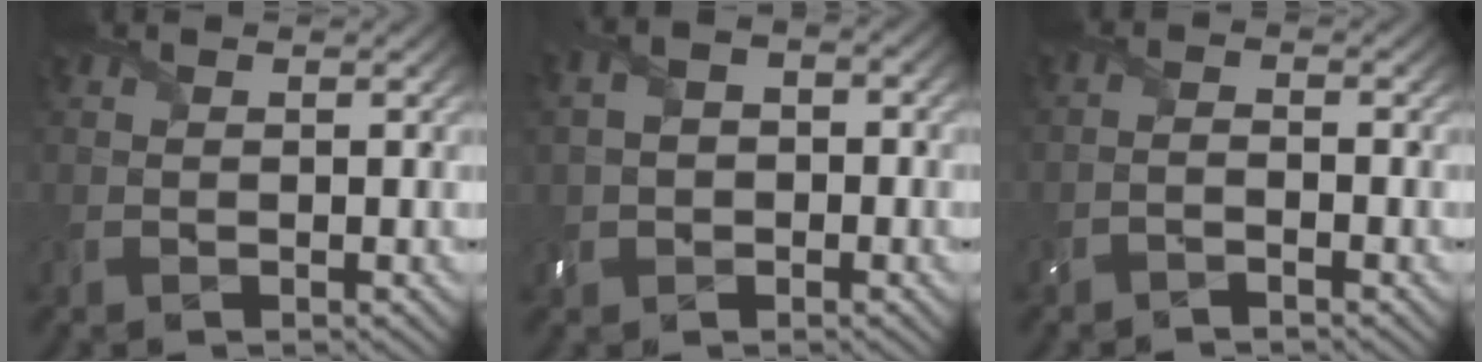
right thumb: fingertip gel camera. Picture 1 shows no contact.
{"total": 4.6, "force": [-0.4, 3.5, 3.0], "torque": [-0.064, 0.007, -0.011]}
{"total": 1.9, "force": [-1.7, 0.1, 0.7], "torque": [-0.013, 0.002, -0.039]}